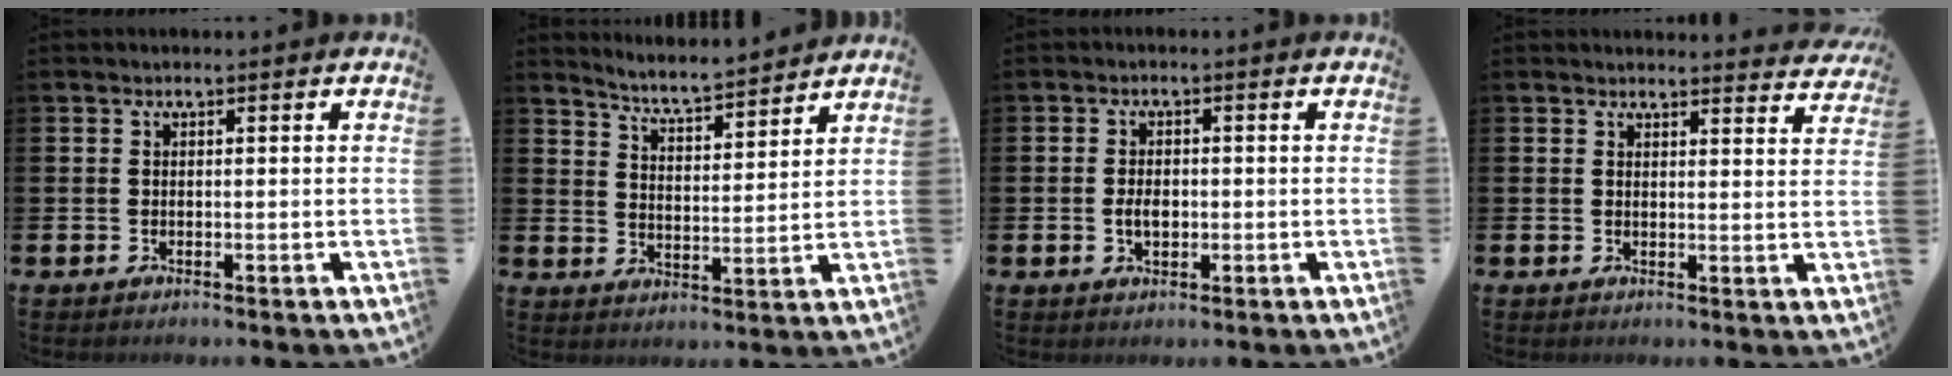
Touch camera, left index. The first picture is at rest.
{"total": 5.4, "force": [5.3, 0.1, 1.0], "torque": [-0.045, -0.040, 0.091]}
{"total": 2.5, "force": [-0.3, 1.6, 1.9], "torque": [-0.026, 0.001, -0.008]}
{"total": 2.7, "force": [2.7, 0.1, 0.0], "torque": [0.004, -0.020, 0.046]}